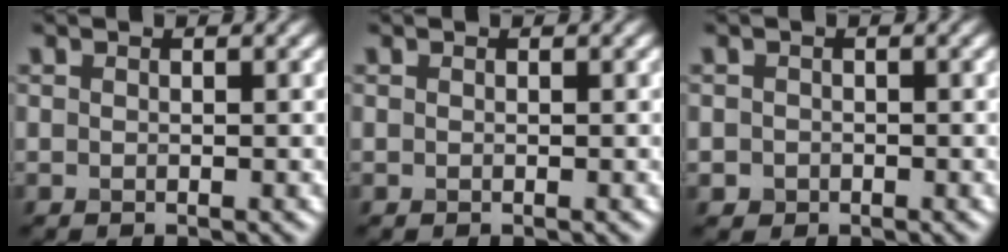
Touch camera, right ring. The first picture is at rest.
{"total": 0.0}
{"total": 0.9, "force": [-0.3, 0.8, 0.1], "torque": [0.007, -0.004, -0.007]}